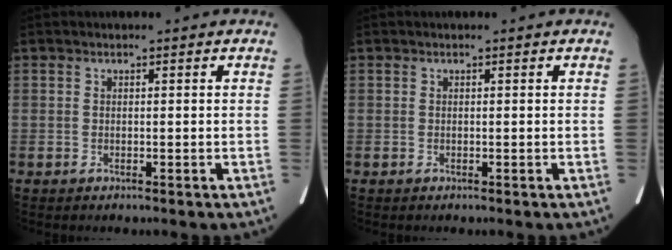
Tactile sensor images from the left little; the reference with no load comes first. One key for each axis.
{"total": 0.0}